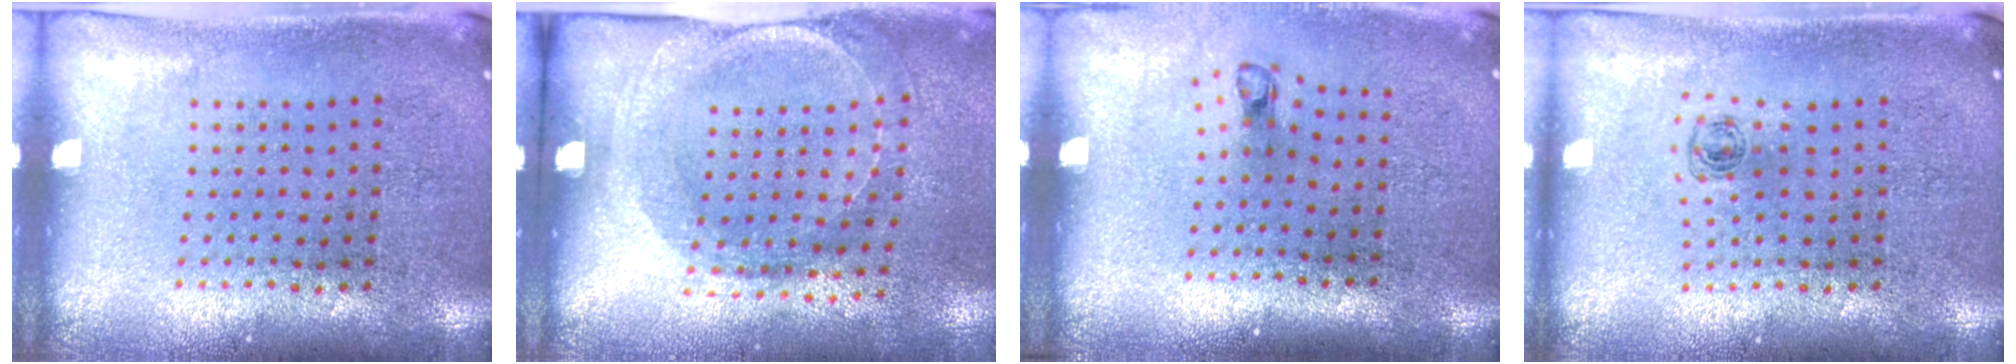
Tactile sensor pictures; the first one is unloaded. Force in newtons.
{"total": 1.6, "press": 1.5, "slide": 0.6}
{"total": 0.7, "press": 0.3, "slide": 0.6}
{"total": 0.5, "press": 0.3, "slide": 0.4}